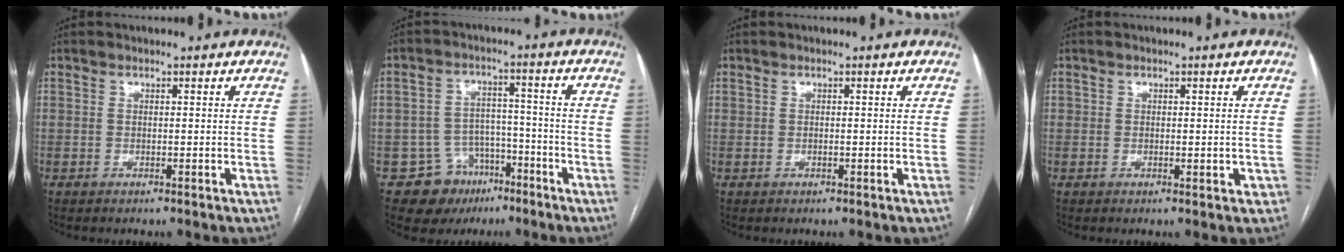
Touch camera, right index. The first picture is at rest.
{"total": 8.4, "force": [-4.9, 6.7, 1.3], "torque": [-0.012, 0.027, -0.067]}
{"total": 0.0}
{"total": 1.5, "force": [-0.2, 1.0, 1.1], "torque": [-0.011, 0.001, 0.002]}